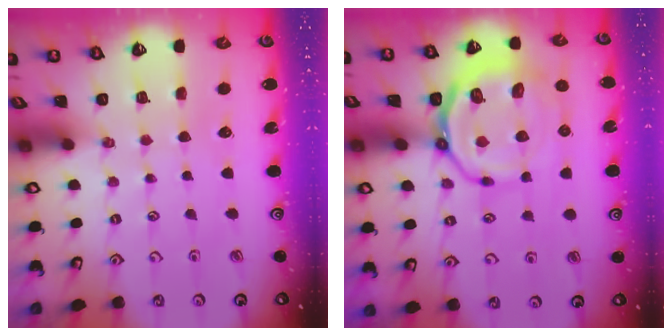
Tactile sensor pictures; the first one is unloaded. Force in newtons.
{"total": 14.0, "press": 13.8, "slide": 2.3}